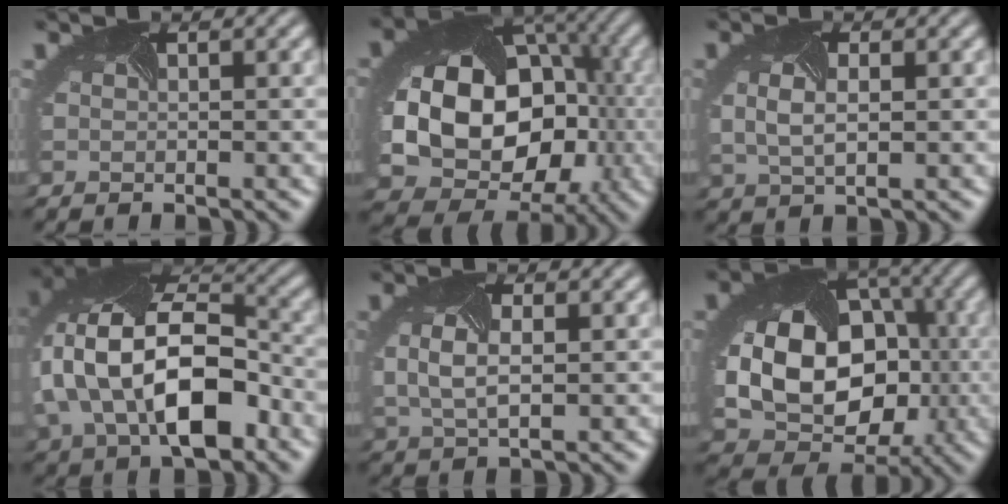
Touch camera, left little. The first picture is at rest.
{"total": 20.0, "force": [-0.9, 16.2, 11.7], "torque": [-0.197, -0.043, -0.005]}
{"total": 3.2, "force": [0.4, 1.8, 2.6], "torque": [-0.059, 0.000, 0.015]}
{"total": 13.8, "force": [-1.5, 8.6, 10.7], "torque": [-0.212, -0.008, -0.023]}
{"total": 3.7, "force": [0.2, 2.0, 3.1], "torque": [-0.074, -0.003, 0.006]}
{"total": 14.7, "force": [-0.7, 11.5, 9.2], "torque": [-0.158, -0.028, -0.004]}